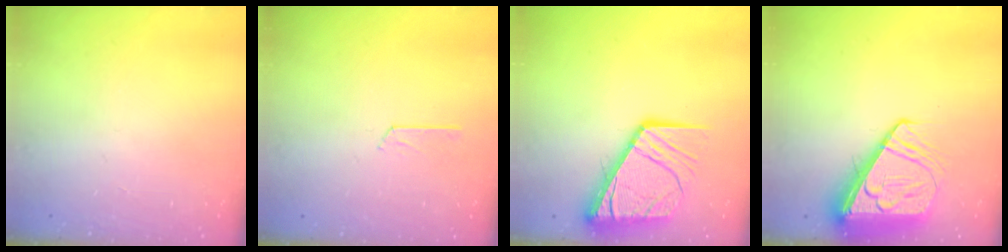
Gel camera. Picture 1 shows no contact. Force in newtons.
{"total": 2.8, "press": 2.8, "slide": 0.3}
{"total": 15.2, "press": 15.1, "slide": 1.9}
{"total": 10.6, "press": 10.5, "slide": 1.2}